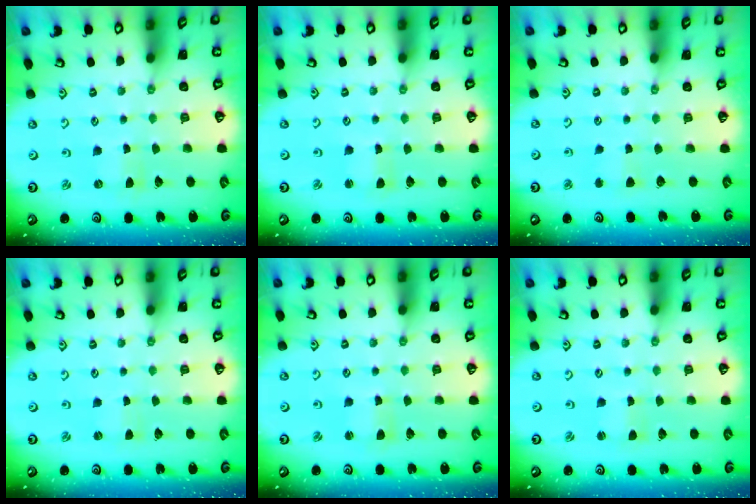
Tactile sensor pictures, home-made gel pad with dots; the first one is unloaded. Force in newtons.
{"total": 0.8, "press": 0.8, "slide": 0.2}
{"total": 2.1, "press": 2.0, "slide": 0.4}
{"total": 0.0}
{"total": 2.1, "press": 2.1, "slide": 0.4}
{"total": 0.6, "press": 0.6, "slide": 0.0}